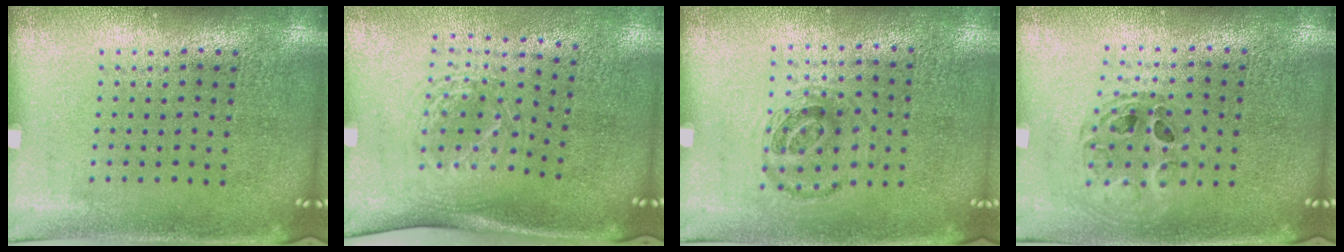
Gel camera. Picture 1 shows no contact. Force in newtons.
{"total": 1.7, "press": 1.3, "slide": 1.2}
{"total": 0.9, "press": 0.8, "slide": 0.5}
{"total": 0.8, "press": 0.8, "slide": 0.1}